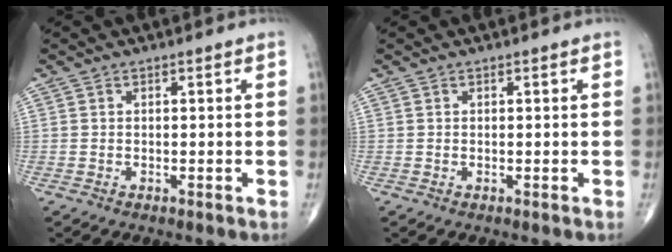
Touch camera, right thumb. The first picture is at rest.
{"total": 0.0}